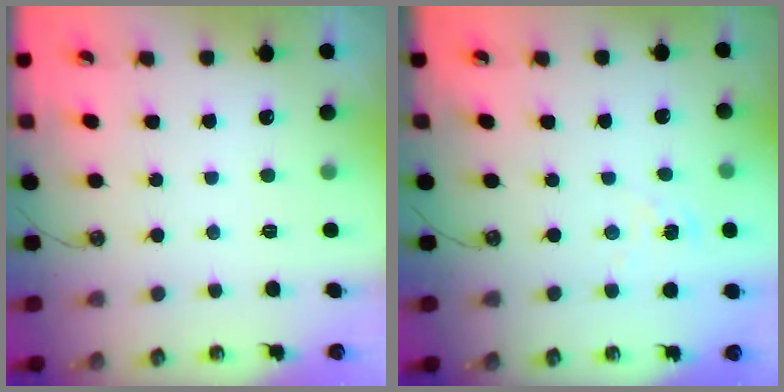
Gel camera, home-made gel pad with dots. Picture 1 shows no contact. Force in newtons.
{"total": 1.0, "press": 1.0, "slide": 0.2}